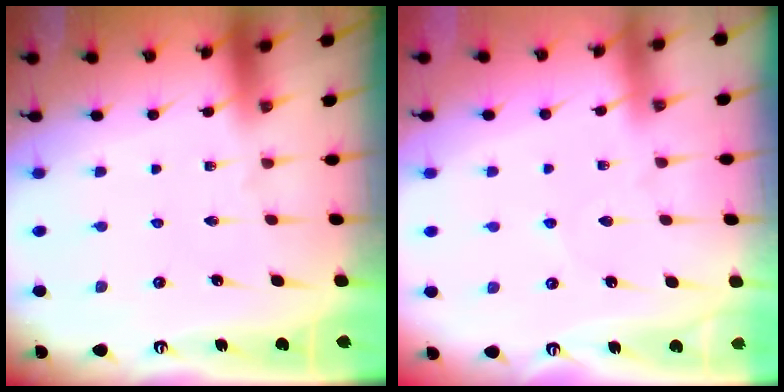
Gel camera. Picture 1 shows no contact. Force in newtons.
{"total": 3.3, "press": 3.3, "slide": 0.5}